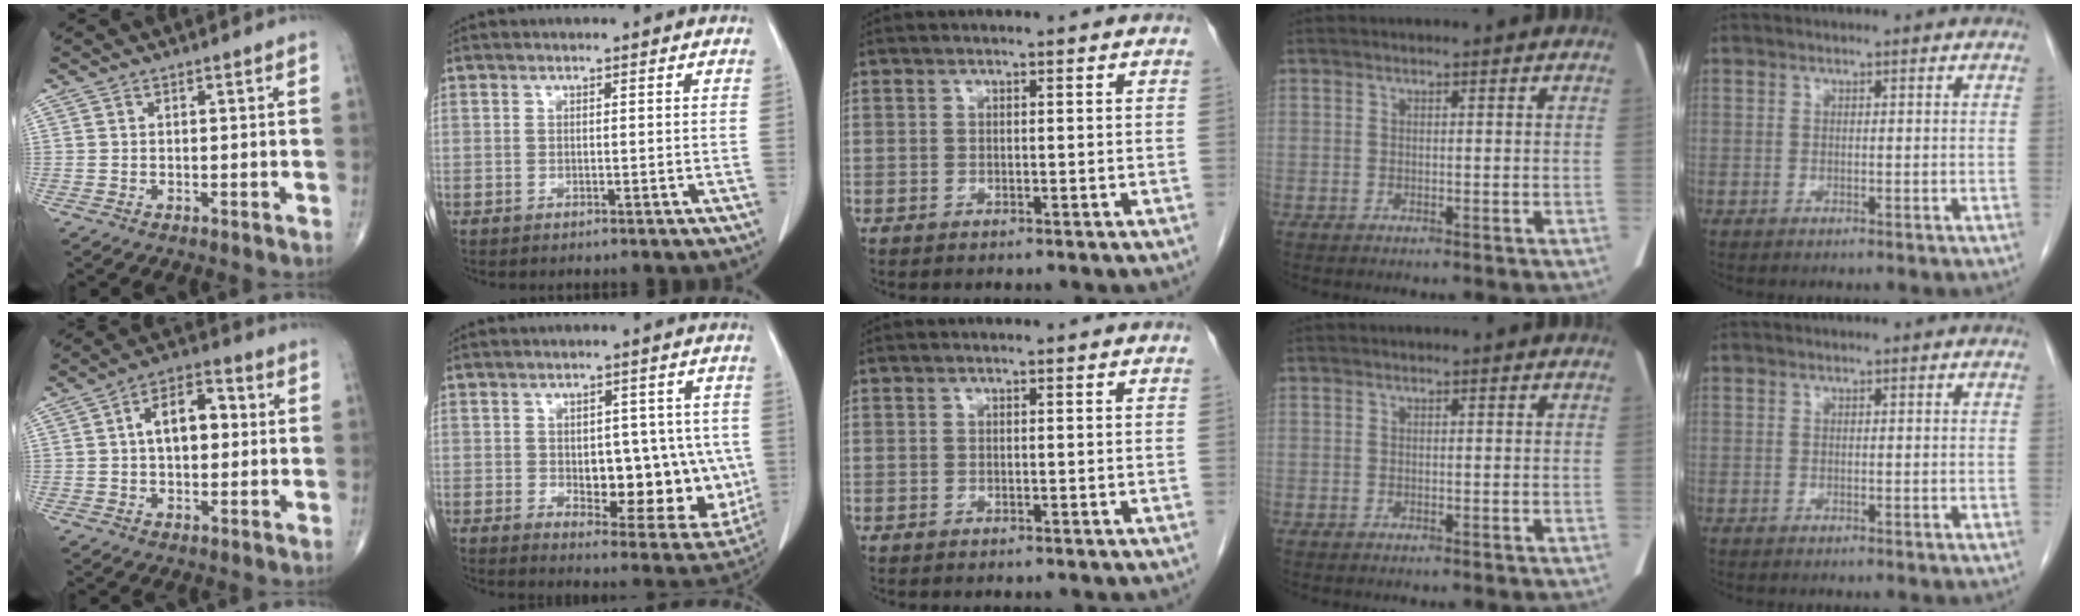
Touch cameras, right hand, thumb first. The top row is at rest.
{"thumb": {"total": 8.9, "force": [1.0, 5.1, 7.2], "torque": [-0.103, 0.018, 0.010]}, "index": {"total": 14.5, "force": [-1.4, 6.9, 12.6], "torque": [-0.157, 0.007, 0.003]}}